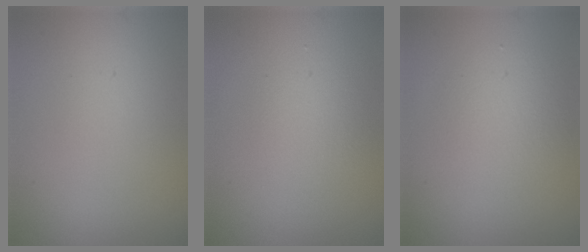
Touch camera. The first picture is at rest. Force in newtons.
{"total": 1.9, "press": 1.9, "slide": 0.1}
{"total": 2.9, "press": 2.9, "slide": 0.1}